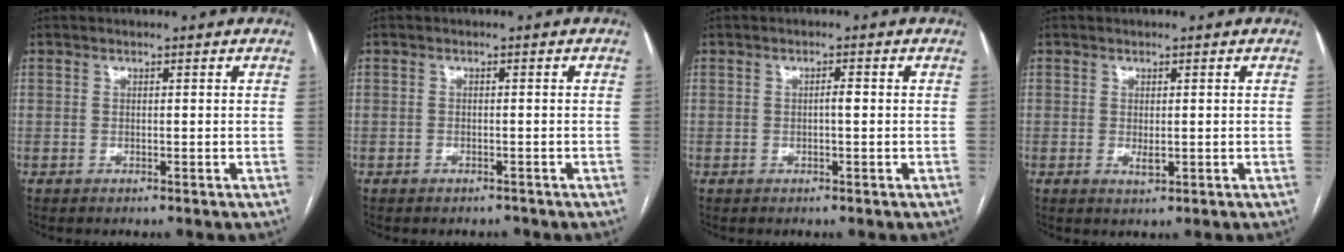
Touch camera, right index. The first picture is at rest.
{"total": 1.5, "force": [-1.3, 0.8, 0.0], "torque": [0.002, 0.003, -0.017]}
{"total": 1.0, "force": [-0.2, 0.0, 1.0], "torque": [-0.017, 0.002, -0.003]}
{"total": 1.4, "force": [-0.1, 0.6, 1.3], "torque": [-0.022, -0.005, 0.002]}